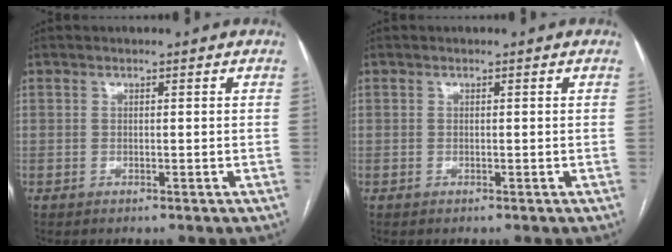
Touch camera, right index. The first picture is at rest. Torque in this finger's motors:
{"motor_torque": [-0.03, -0.01, -0.02, 0.00]}